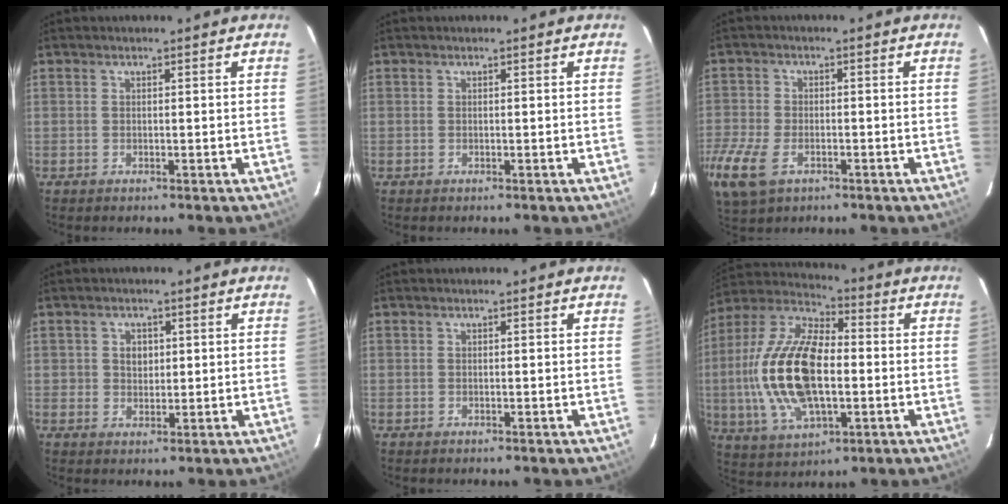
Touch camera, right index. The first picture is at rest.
{"total": 0.0}
{"total": 13.1, "force": [-6.1, 8.1, 8.2], "torque": [-0.224, -0.031, -0.110]}
{"total": 2.8, "force": [0.5, 2.6, 1.0], "torque": [-0.017, 0.007, 0.010]}
{"total": 0.0}
{"total": 20.7, "force": [-1.7, 10.2, 17.9], "torque": [-0.375, 0.005, -0.031]}